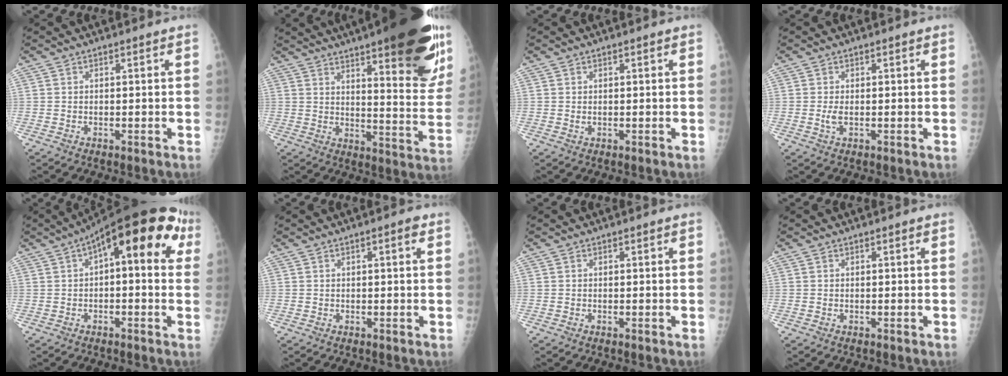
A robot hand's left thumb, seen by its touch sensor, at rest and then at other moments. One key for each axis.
{"total": 27.3, "fx": 17.0, "fy": 6.4, "fz": 20.3, "tx": -0.236, "ty": -0.060, "tz": 0.226}
{"total": 0.8, "fx": 0.2, "fy": 0.4, "fz": 0.7, "tx": -0.012, "ty": -0.001, "tz": 0.008}
{"total": 1.9, "fx": -0.1, "fy": 0.8, "fz": 1.7, "tx": -0.038, "ty": -0.003, "tz": 0.000}
{"total": 16.5, "fx": 4.9, "fy": 6.9, "fz": 14.2, "tx": -0.168, "ty": 0.041, "tz": 0.055}
{"total": 1.7, "fx": 0.7, "fy": 0.4, "fz": 1.5, "tx": -0.023, "ty": 0.002, "tz": 0.007}
{"total": 0.0}
{"total": 0.0}